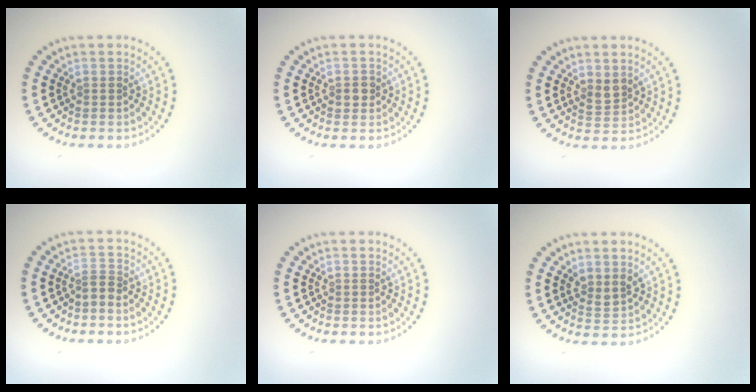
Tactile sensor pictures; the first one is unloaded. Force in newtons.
{"total": 1.2, "press": 1.2, "slide": 0.3}
{"total": 1.6, "press": 1.4, "slide": 0.7}
{"total": 1.2, "press": 0.7, "slide": 0.9}
{"total": 0.0}
{"total": 1.6, "press": 1.3, "slide": 0.9}